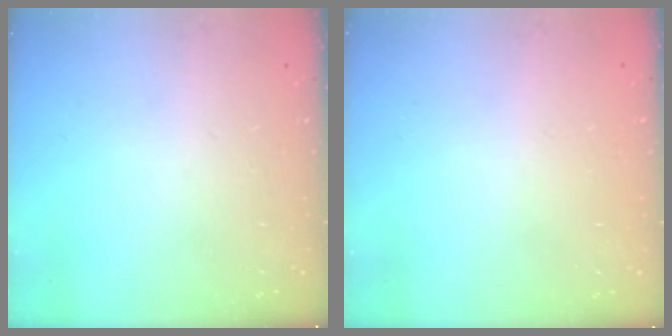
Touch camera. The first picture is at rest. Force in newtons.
{"total": 0.5, "press": 0.5, "slide": 0.1}